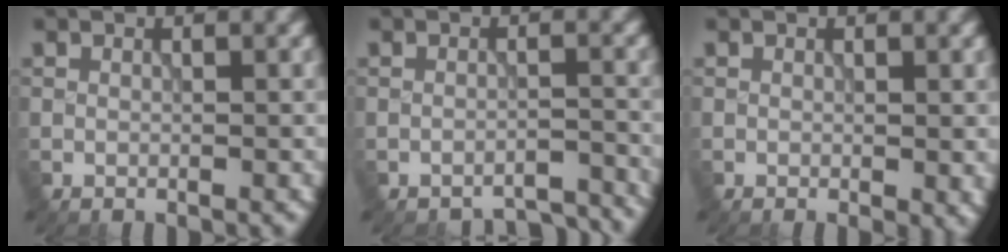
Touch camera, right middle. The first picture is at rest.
{"total": 3.0, "force": [-3.0, 0.2, 0.1], "torque": [0.003, -0.001, -0.034]}
{"total": 1.0, "force": [-0.1, 0.3, 0.9], "torque": [-0.012, -0.007, 0.000]}